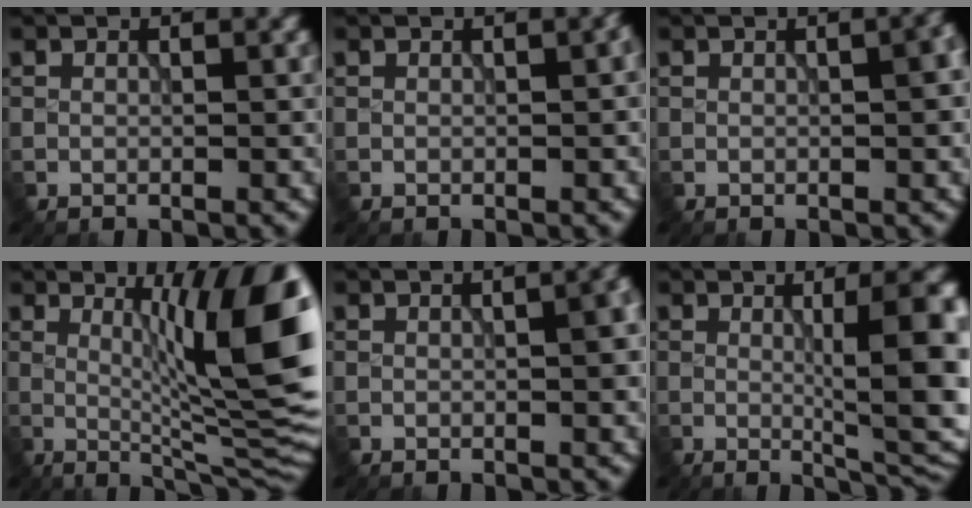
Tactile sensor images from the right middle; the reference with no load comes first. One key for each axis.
{"total": 1.5, "fx": 0.1, "fy": 0.6, "fz": 1.4, "tx": -0.010, "ty": -0.003, "tz": 0.010}
{"total": 3.1, "fx": 0.1, "fy": 1.0, "fz": 3.0, "tx": -0.027, "ty": 0.003, "tz": 0.008}
{"total": 12.6, "fx": 2.4, "fy": 2.6, "fz": 12.1, "tx": -0.154, "ty": -0.008, "tz": 0.040}
{"total": 3.6, "fx": 0.1, "fy": 1.2, "fz": 3.4, "tx": -0.029, "ty": 0.004, "tz": 0.008}
{"total": 10.1, "fx": 0.5, "fy": 2.4, "fz": 9.8, "tx": -0.113, "ty": -0.001, "tz": 0.013}